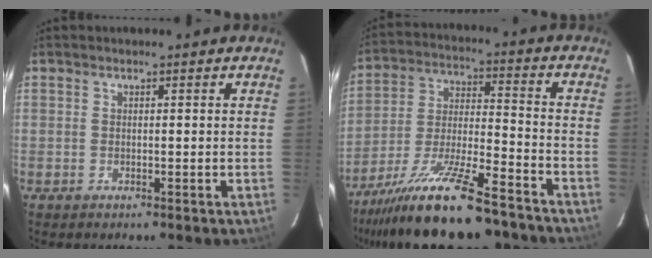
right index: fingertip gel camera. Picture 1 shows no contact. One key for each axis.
{"total": 21.3, "fx": -16.7, "fy": 4.2, "fz": 12.6, "tx": -0.243, "ty": -0.037, "tz": -0.271}